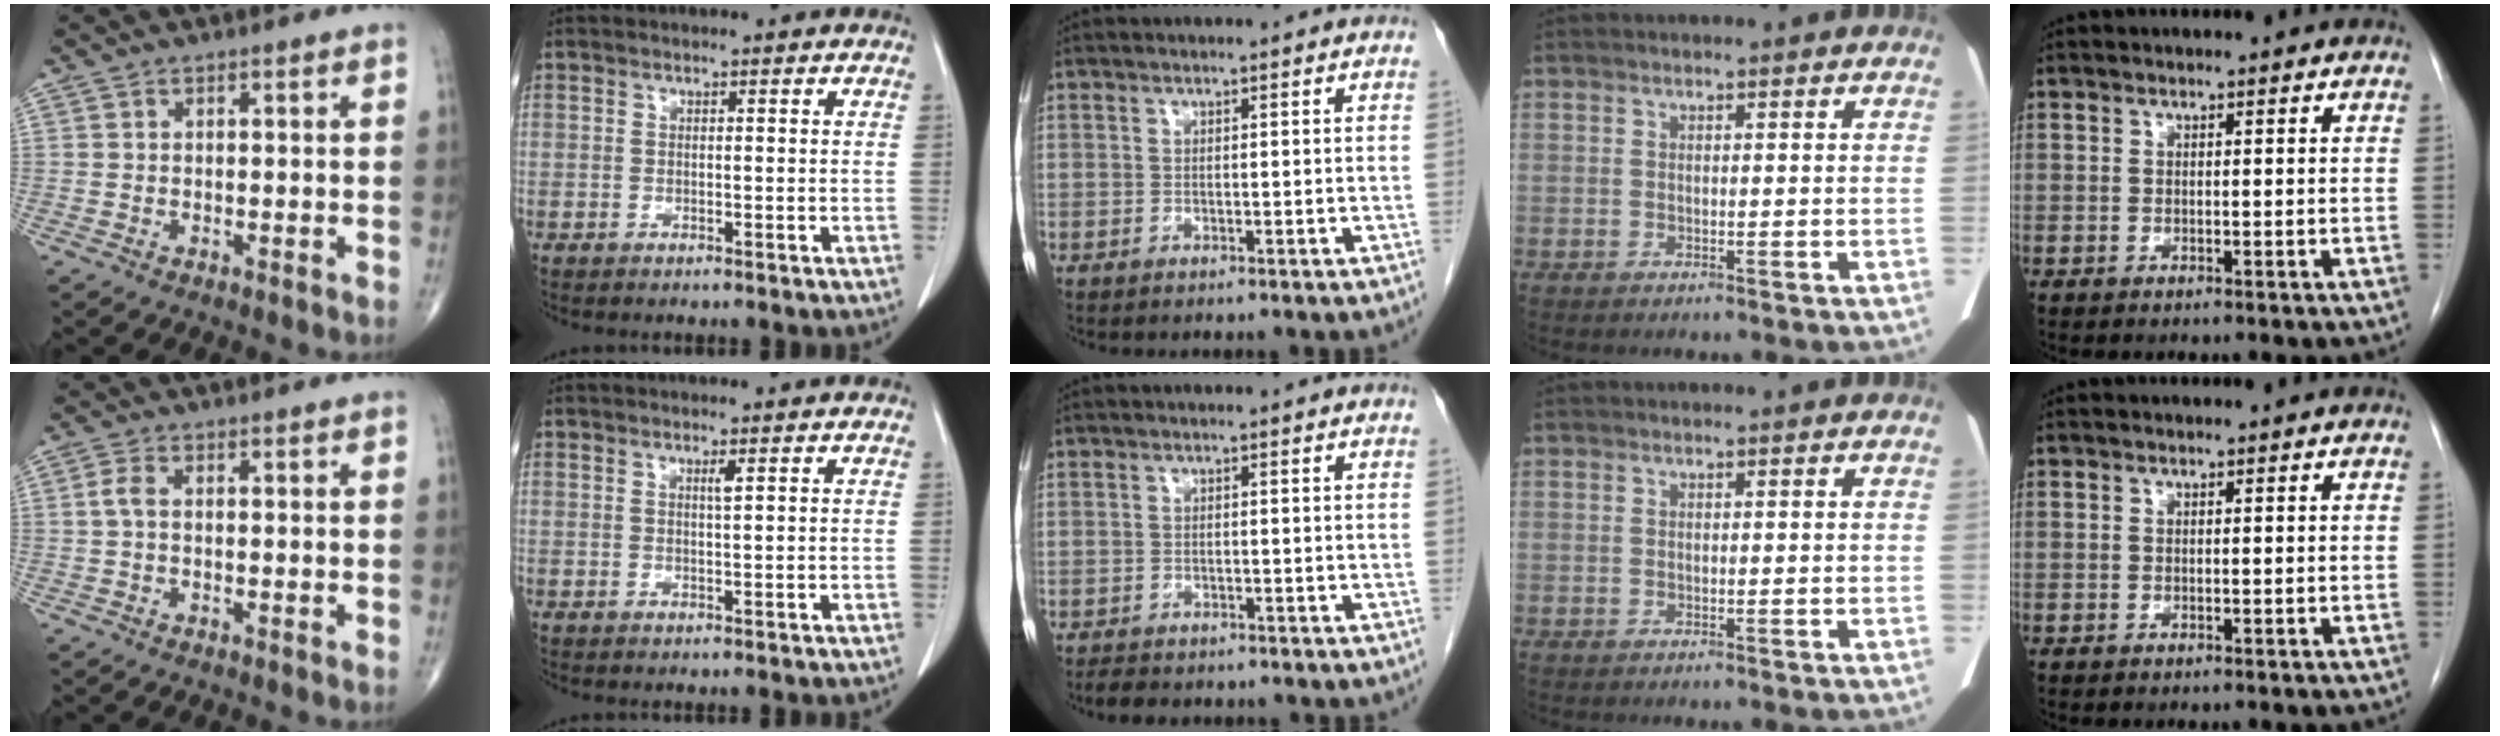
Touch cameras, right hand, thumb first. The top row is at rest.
{"thumb": {"total": 2.1, "force": [0.0, 1.0, 1.8], "torque": [-0.040, 0.003, -0.005]}, "index": {"total": 0.9, "force": [0.5, -0.1, 0.8], "torque": [-0.018, -0.003, 0.009]}, "middle": {"total": 3.8, "force": [-3.2, 1.3, 1.5], "torque": [-0.032, -0.010, -0.041]}}